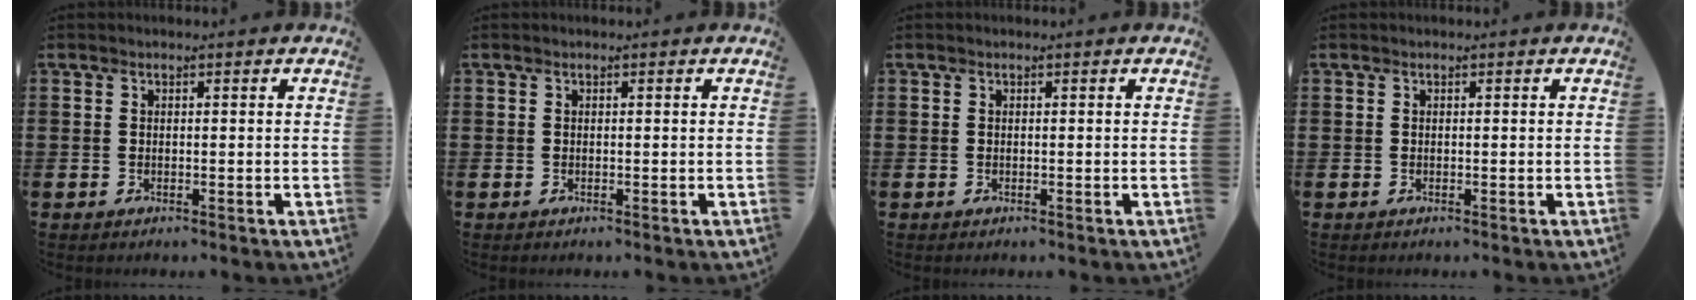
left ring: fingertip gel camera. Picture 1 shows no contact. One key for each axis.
{"total": 0.0}
{"total": 0.0}
{"total": 0.0}